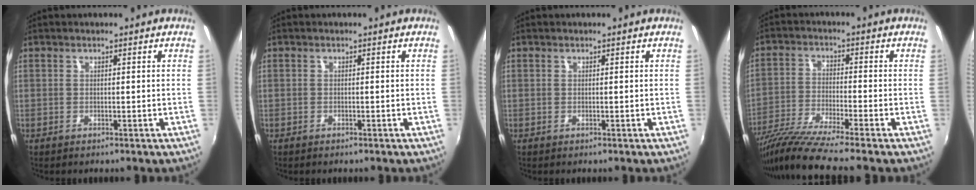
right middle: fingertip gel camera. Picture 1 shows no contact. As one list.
[{"total": 0.6, "force": [-0.5, 0.2, 0.1], "torque": [-0.003, -0.003, -0.011]}, {"total": 0.0}, {"total": 11.1, "force": [-9.3, -1.2, 5.9], "torque": [-0.126, -0.030, -0.175]}]